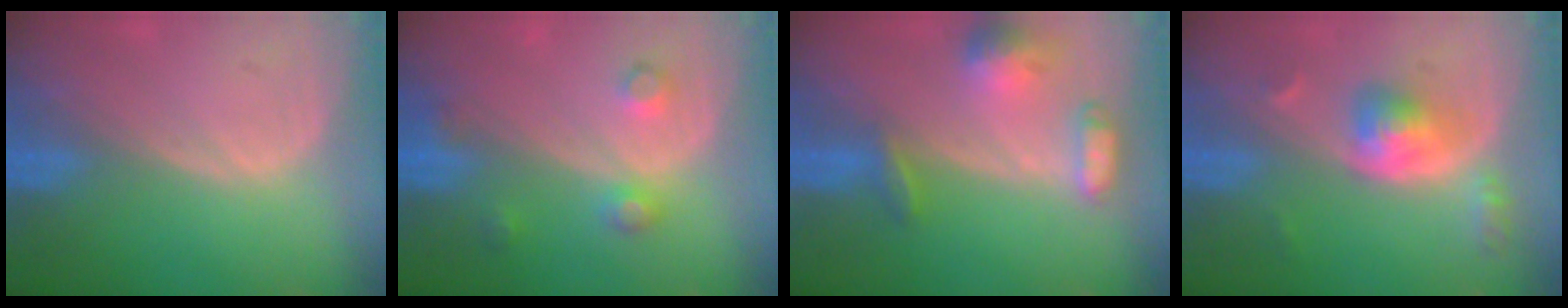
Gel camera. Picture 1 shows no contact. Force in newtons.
{"total": 3.6, "press": 3.5, "slide": 0.1}
{"total": 6.6, "press": 6.3, "slide": 2.2}
{"total": 5.2, "press": 4.9, "slide": 1.9}